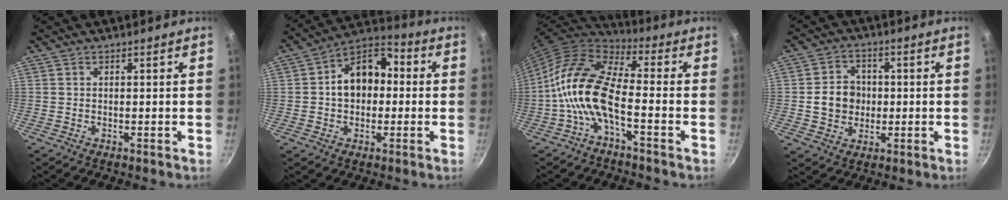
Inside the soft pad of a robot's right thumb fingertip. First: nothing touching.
{"total": 12.4, "force": [0.6, 9.1, 8.4], "torque": [-0.085, 0.039, -0.009]}
{"total": 13.4, "force": [-3.6, 5.4, 11.8], "torque": [-0.231, 0.043, -0.086]}
{"total": 7.8, "force": [-0.2, 6.8, 3.7], "torque": [-0.034, 0.012, -0.006]}